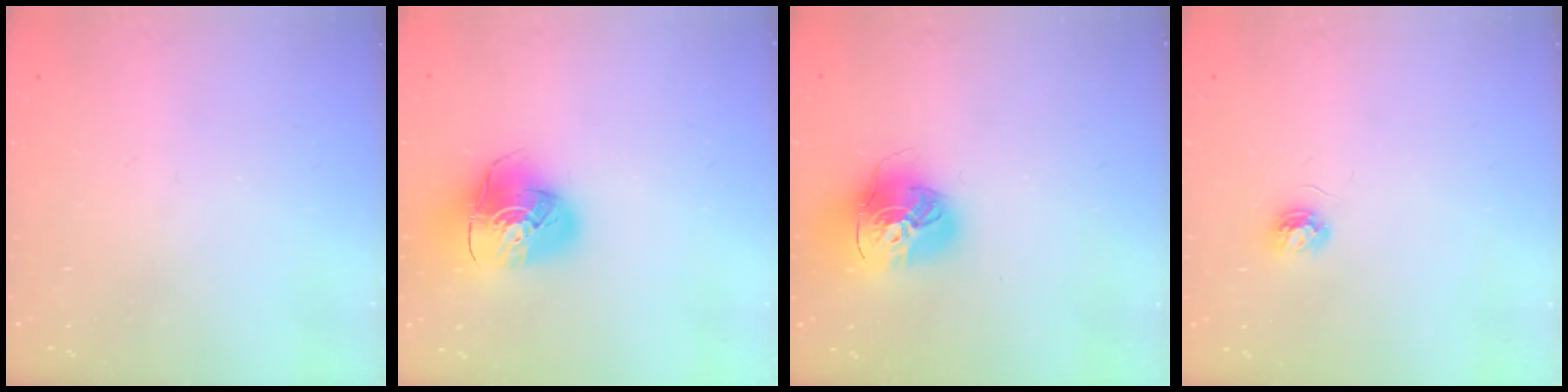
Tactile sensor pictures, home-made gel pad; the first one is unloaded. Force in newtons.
{"total": 12.2, "press": 12.1, "slide": 1.6}
{"total": 16.3, "press": 16.2, "slide": 1.6}
{"total": 3.8, "press": 3.8, "slide": 0.4}